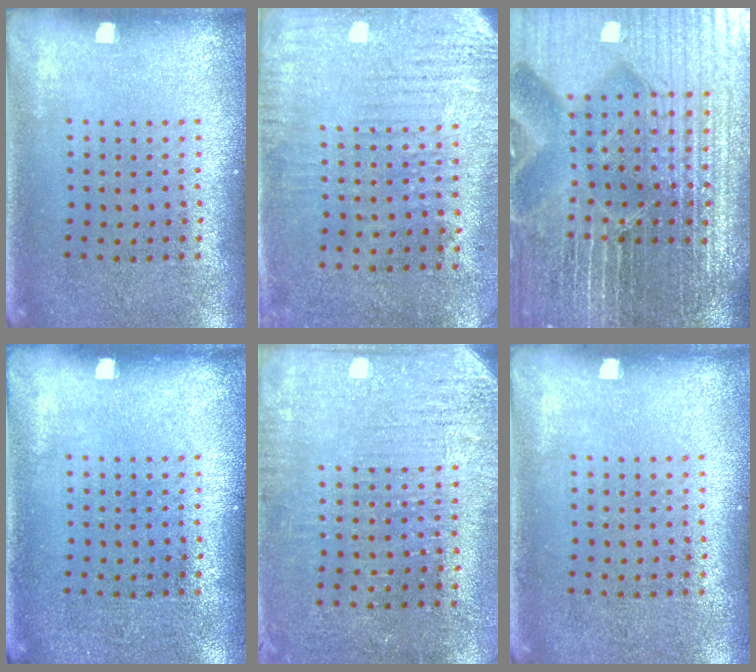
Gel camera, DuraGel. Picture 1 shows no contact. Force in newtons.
{"total": 2.9, "press": 2.4, "slide": 1.7}
{"total": 7.2, "press": 6.3, "slide": 3.5}
{"total": 0.0}
{"total": 3.1, "press": 2.7, "slide": 1.4}
{"total": 0.0}